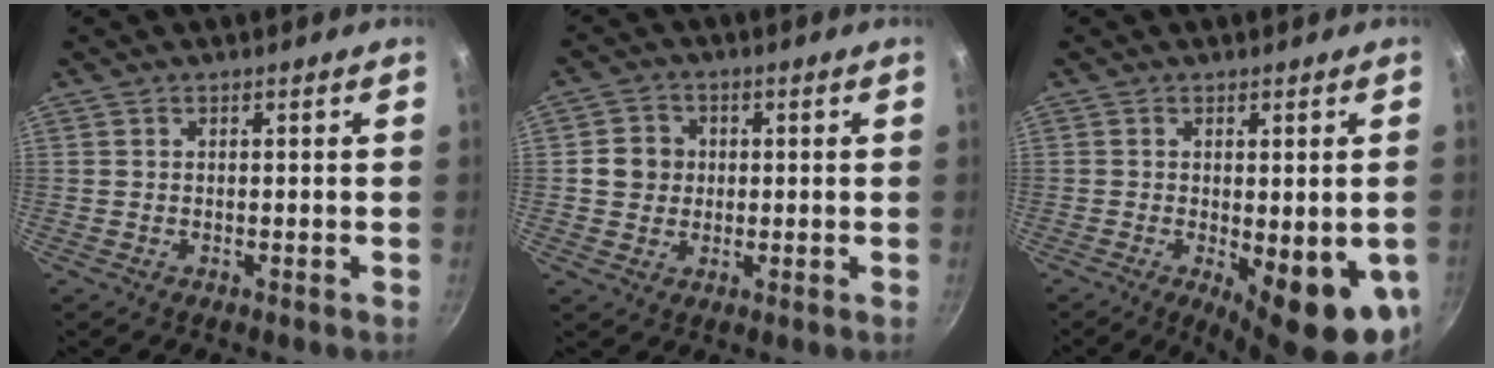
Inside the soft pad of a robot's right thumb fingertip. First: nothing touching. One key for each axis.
{"total": 5.3, "fx": 0.3, "fy": 5.0, "fz": 1.9, "tx": -0.003, "ty": 0.007, "tz": -0.005}
{"total": 13.0, "fx": -3.1, "fy": 4.2, "fz": 11.9, "tx": -0.133, "ty": -0.016, "tz": -0.028}